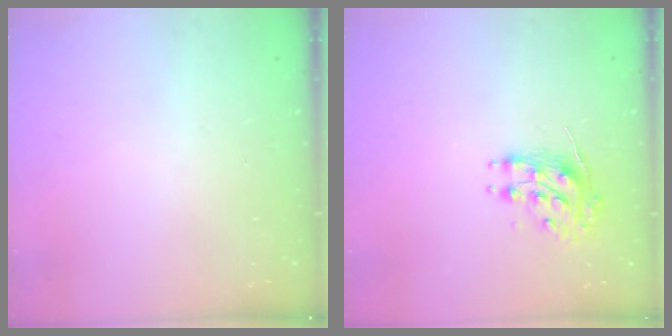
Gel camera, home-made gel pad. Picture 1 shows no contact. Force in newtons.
{"total": 8.7, "press": 8.7, "slide": 0.2}